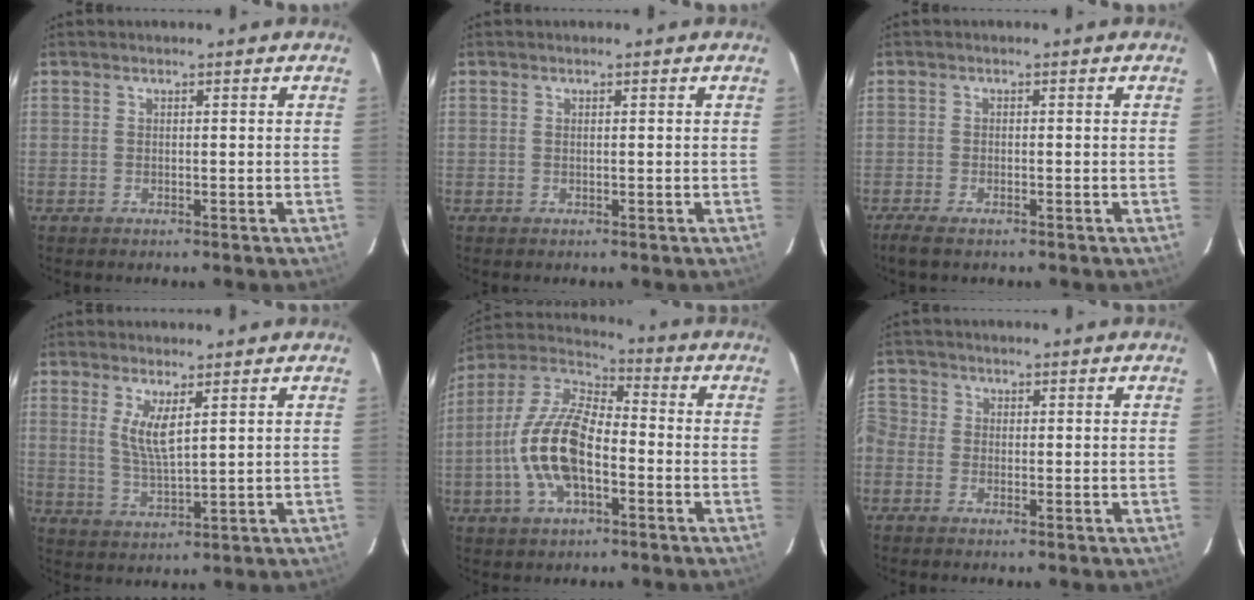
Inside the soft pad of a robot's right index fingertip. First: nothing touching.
{"total": 0.0}
{"total": 3.4, "force": [-2.5, 0.9, 2.0], "torque": [-0.050, -0.010, -0.047]}
{"total": 5.7, "force": [2.2, 1.3, 5.1], "torque": [-0.097, -0.011, 0.045]}
{"total": 15.5, "force": [-4.1, 7.1, 13.2], "torque": [-0.273, 0.005, -0.083]}
{"total": 3.4, "force": [-1.2, 3.0, 1.0], "torque": [-0.033, 0.007, -0.042]}